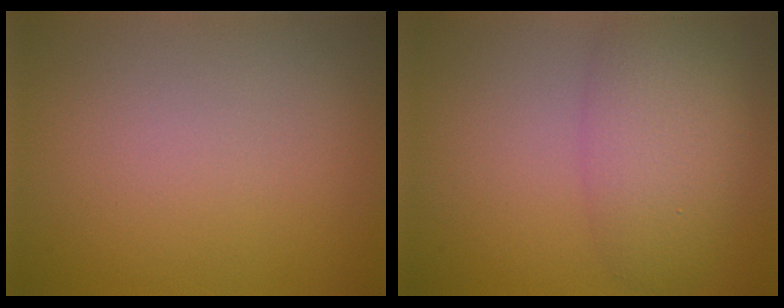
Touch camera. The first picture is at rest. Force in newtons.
{"total": 5.8, "press": 5.8, "slide": 0.1}